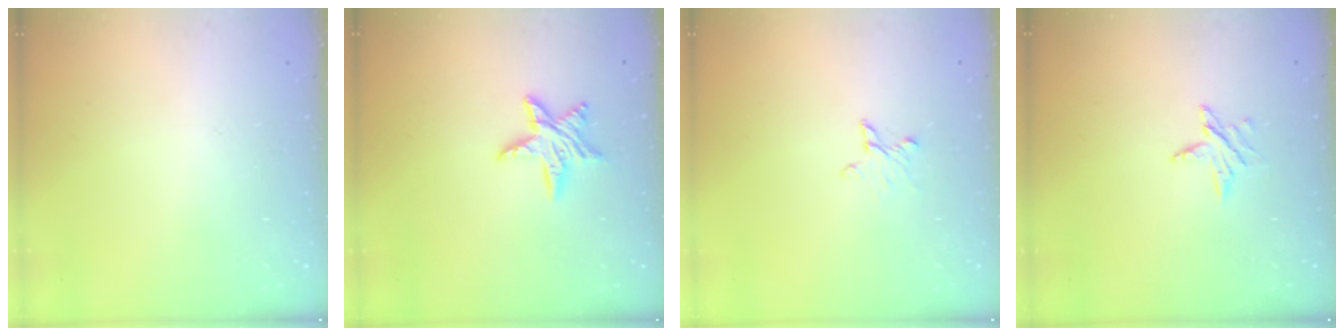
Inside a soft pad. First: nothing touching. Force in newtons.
{"total": 8.9, "press": 8.9, "slide": 0.5}
{"total": 3.7, "press": 3.7, "slide": 0.3}
{"total": 4.7, "press": 4.7, "slide": 0.6}